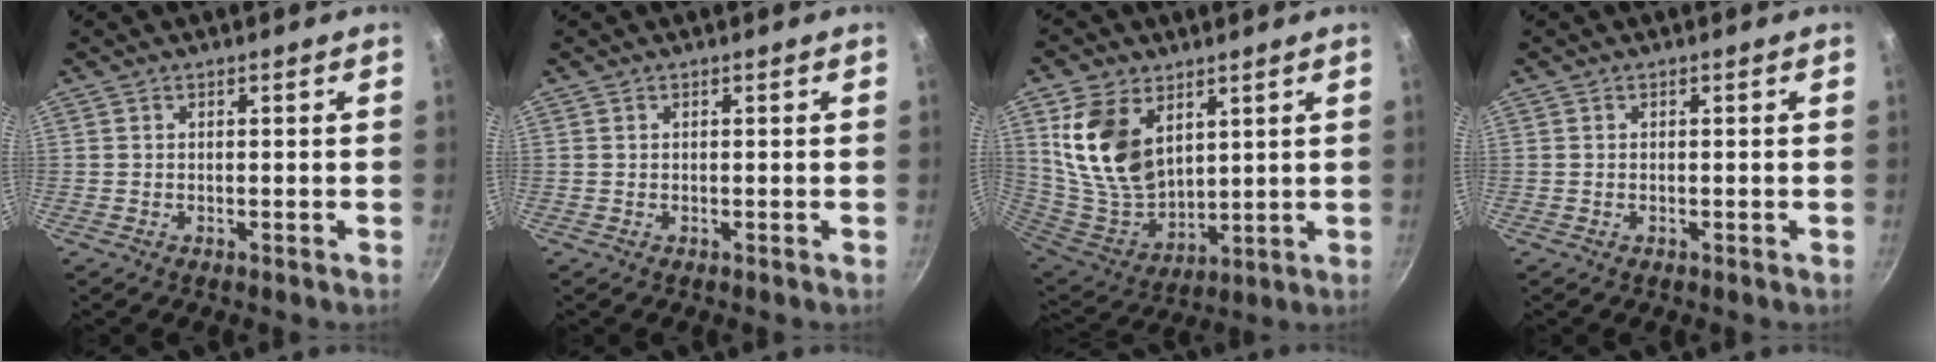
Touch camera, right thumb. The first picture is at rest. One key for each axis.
{"total": 0.0}
{"total": 16.4, "fx": 6.5, "fy": 10.6, "fz": 10.6, "tx": -0.187, "ty": -0.045, "tz": 0.141}
{"total": 0.0}